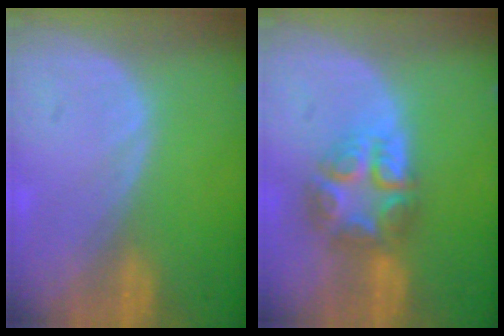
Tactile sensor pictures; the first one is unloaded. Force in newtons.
{"total": 7.7, "press": 6.7, "slide": 3.7}